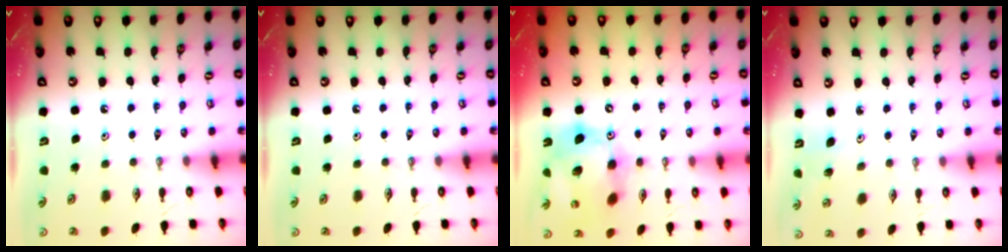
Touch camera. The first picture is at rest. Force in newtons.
{"total": 0.0}
{"total": 16.4, "press": 16.3, "slide": 1.6}
{"total": 2.8, "press": 2.7, "slide": 1.0}